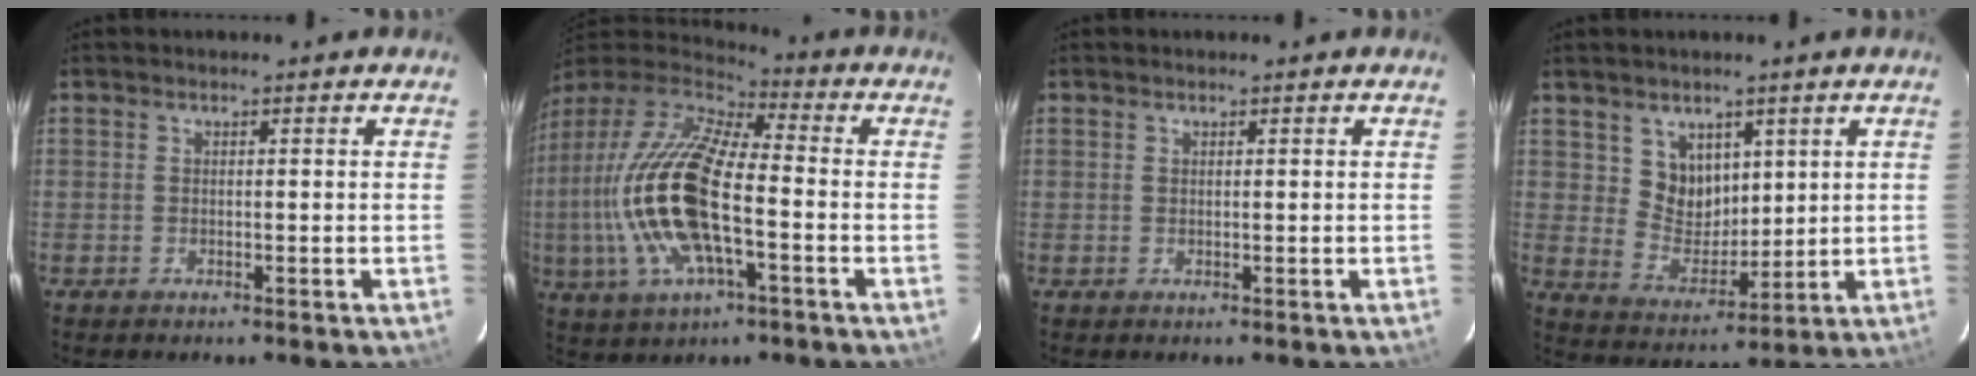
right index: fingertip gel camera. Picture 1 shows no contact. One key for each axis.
{"total": 21.5, "fx": -3.4, "fy": 7.6, "fz": 19.8, "tx": -0.396, "ty": -0.013, "tz": -0.071}
{"total": 0.5, "fx": 0.2, "fy": 0.5, "fz": 0.0, "tx": 0.002, "ty": 0.003, "tz": 0.004}
{"total": 7.7, "fx": 3.8, "fy": 6.2, "fz": 2.5, "tx": -0.043, "ty": 0.003, "tz": 0.085}